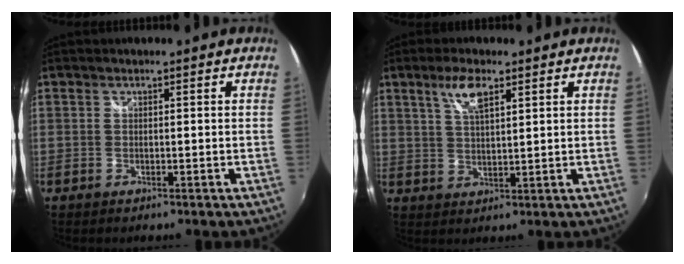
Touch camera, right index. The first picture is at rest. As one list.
[{"total": 5.6, "force": [3.1, 1.8, 4.3], "torque": [-0.081, 0.006, 0.060]}]